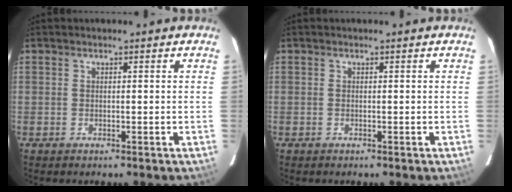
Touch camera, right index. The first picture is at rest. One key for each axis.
{"total": 0.0}